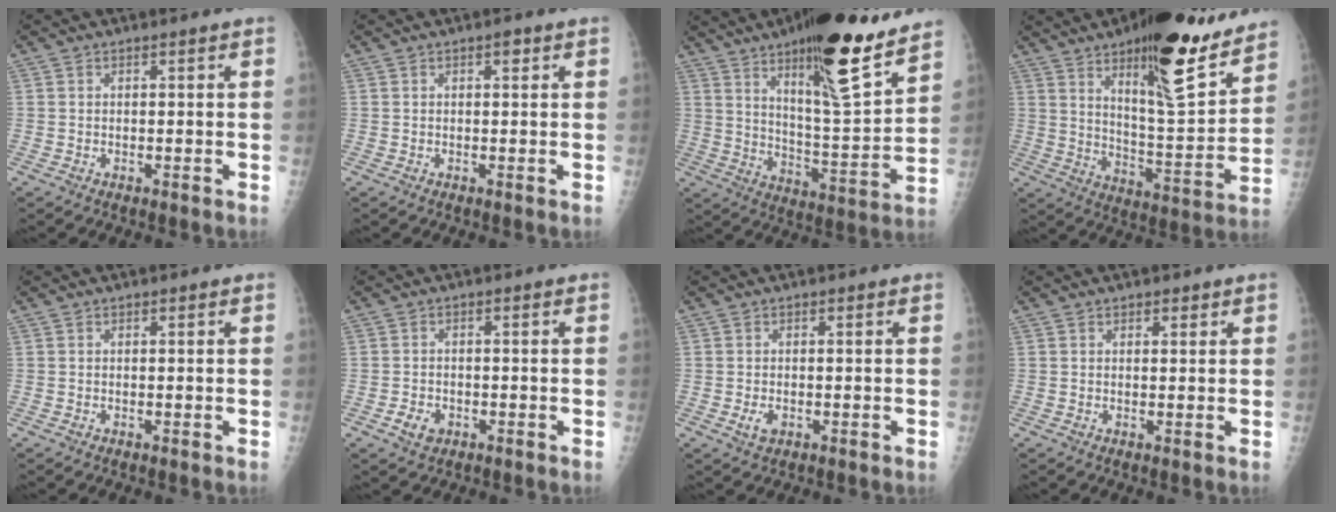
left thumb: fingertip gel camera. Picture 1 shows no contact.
{"total": 1.3, "force": [0.6, 0.7, 1.0], "torque": [-0.009, 0.001, 0.006]}
{"total": 21.1, "force": [13.8, 5.2, 15.2], "torque": [-0.204, -0.077, 0.218]}
{"total": 21.0, "force": [13.8, 6.1, 14.7], "torque": [-0.180, -0.081, 0.215]}
{"total": 0.0}
{"total": 3.3, "force": [-1.4, 2.5, 1.6], "torque": [-0.022, 0.003, -0.022]}
{"total": 2.3, "force": [-0.7, 1.6, 1.6], "torque": [-0.027, -0.002, -0.011]}
{"total": 1.5, "force": [1.0, 0.9, 0.7], "torque": [0.001, -0.004, 0.010]}